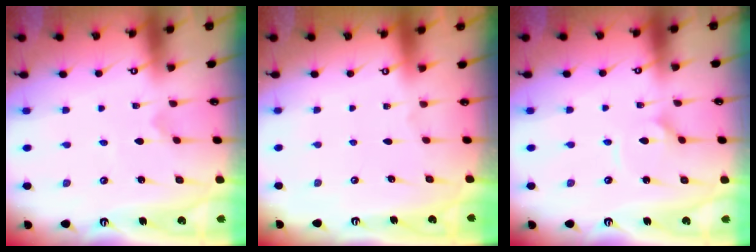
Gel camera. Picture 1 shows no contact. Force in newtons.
{"total": 0.0}
{"total": 3.1, "press": 3.1, "slide": 0.2}